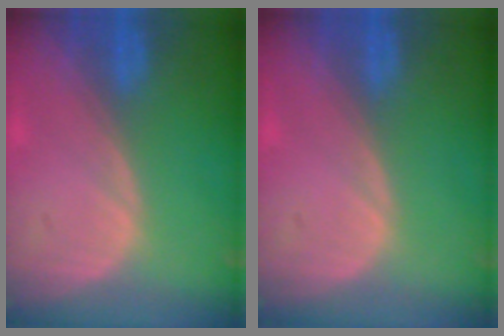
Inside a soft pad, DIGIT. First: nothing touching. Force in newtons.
{"total": 0.0}